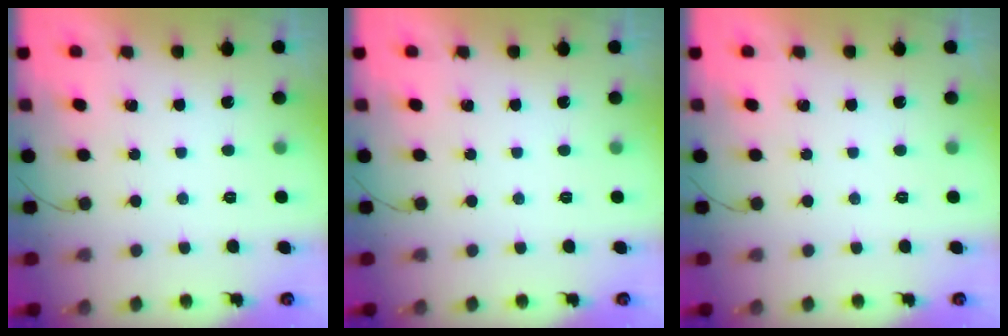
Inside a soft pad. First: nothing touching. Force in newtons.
{"total": 0.0}
{"total": 0.0}